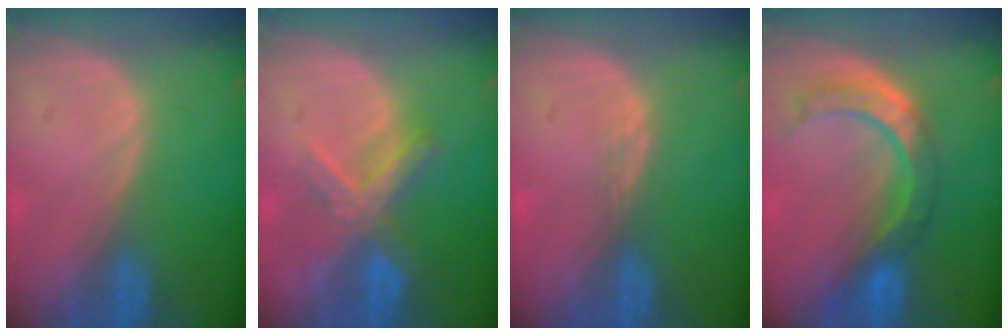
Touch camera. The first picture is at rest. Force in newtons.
{"total": 6.9, "press": 6.1, "slide": 3.2}
{"total": 1.4, "press": 1.1, "slide": 0.9}
{"total": 7.9, "press": 7.2, "slide": 3.3}